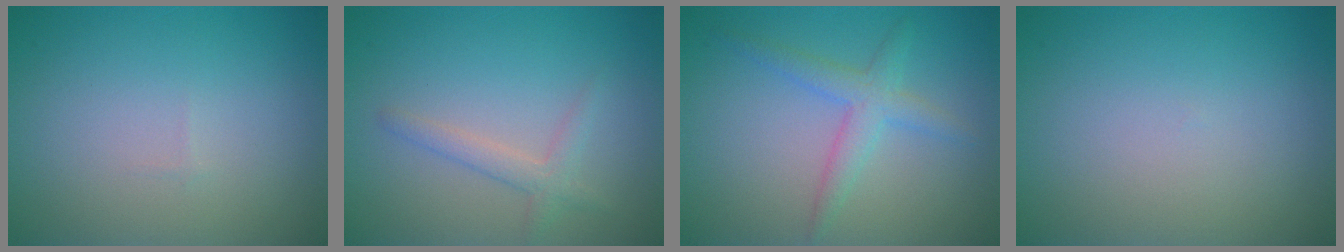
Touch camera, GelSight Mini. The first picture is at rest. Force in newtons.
{"total": 1.9, "press": 1.9, "slide": 0.1}
{"total": 2.7, "press": 2.7, "slide": 0.0}
{"total": 0.0}